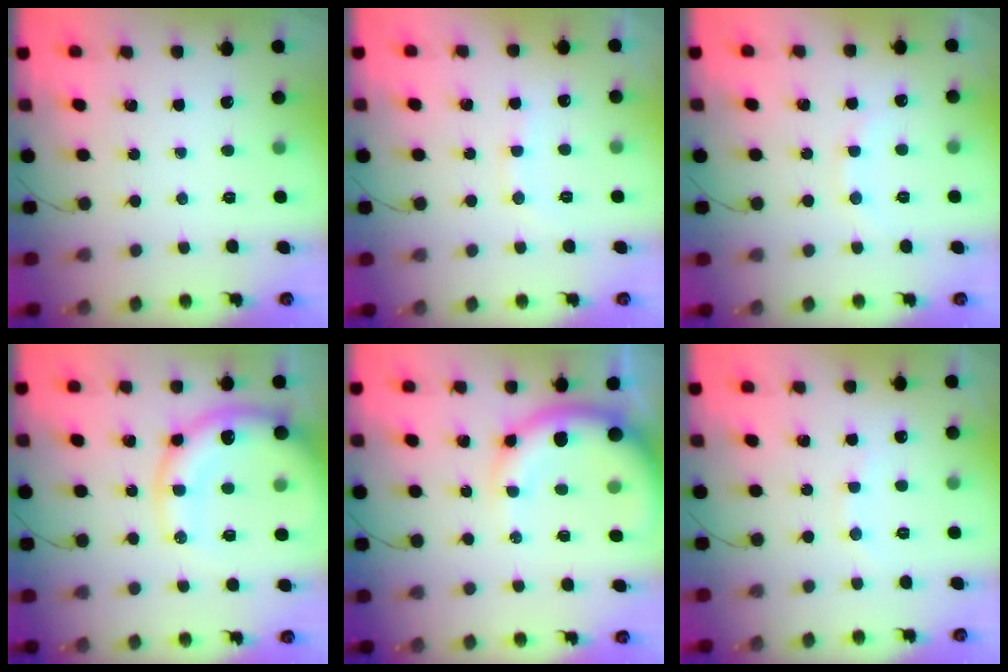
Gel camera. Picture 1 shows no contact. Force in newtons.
{"total": 8.3, "press": 8.2, "slide": 1.3}
{"total": 6.6, "press": 6.5, "slide": 1.1}
{"total": 18.5, "press": 18.0, "slide": 4.6}
{"total": 12.8, "press": 12.5, "slide": 2.8}
{"total": 5.4, "press": 5.4, "slide": 0.7}